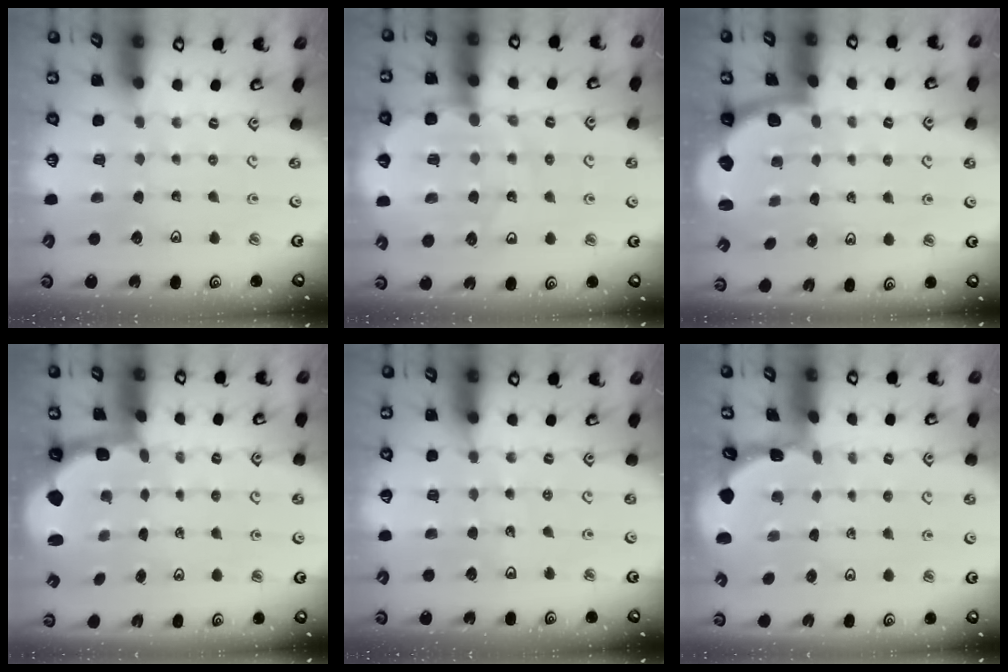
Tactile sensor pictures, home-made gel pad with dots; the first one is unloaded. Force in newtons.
{"total": 12.2, "press": 11.8, "slide": 2.9}
{"total": 2.1, "press": 1.9, "slide": 1.0}
{"total": 2.1, "press": 1.3, "slide": 1.6}
{"total": 2.4, "press": 2.1, "slide": 1.2}
{"total": 0.8, "press": 0.8, "slide": 0.2}